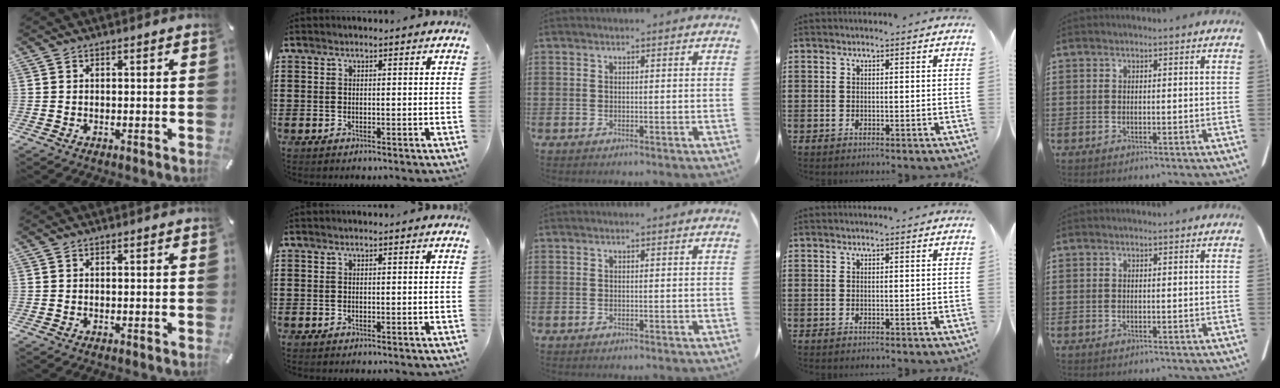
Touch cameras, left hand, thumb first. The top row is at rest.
{}